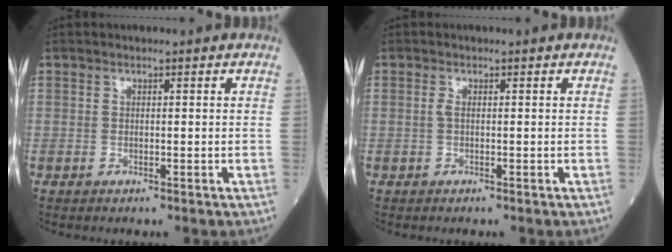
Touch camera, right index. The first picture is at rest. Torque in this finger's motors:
{"motor_torque": [0.17, 0.18, 0.08, 0.03]}